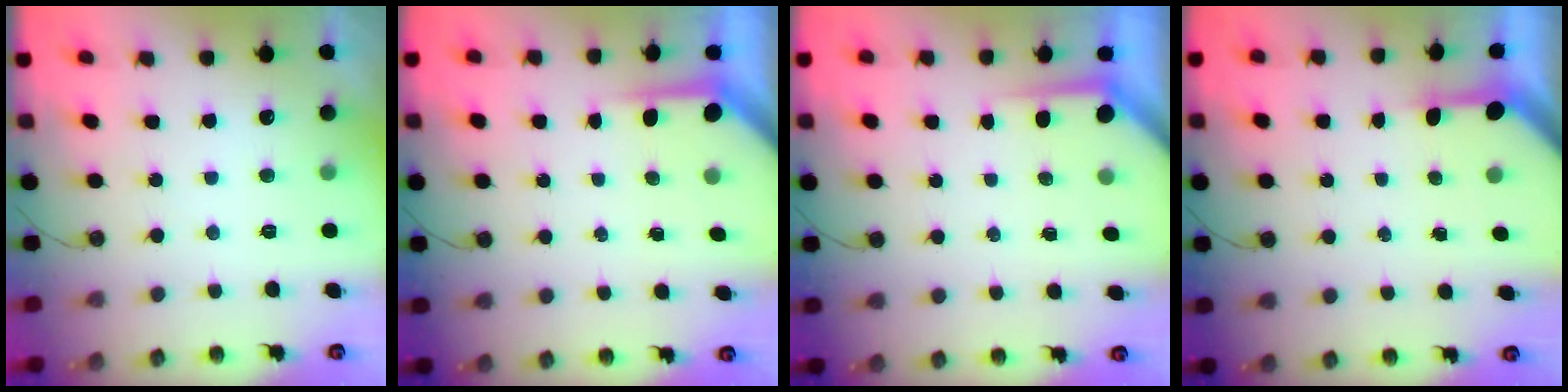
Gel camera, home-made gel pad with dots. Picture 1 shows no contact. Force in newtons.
{"total": 3.6, "press": 3.6, "slide": 0.4}
{"total": 3.6, "press": 3.6, "slide": 0.3}
{"total": 3.4, "press": 3.4, "slide": 0.4}